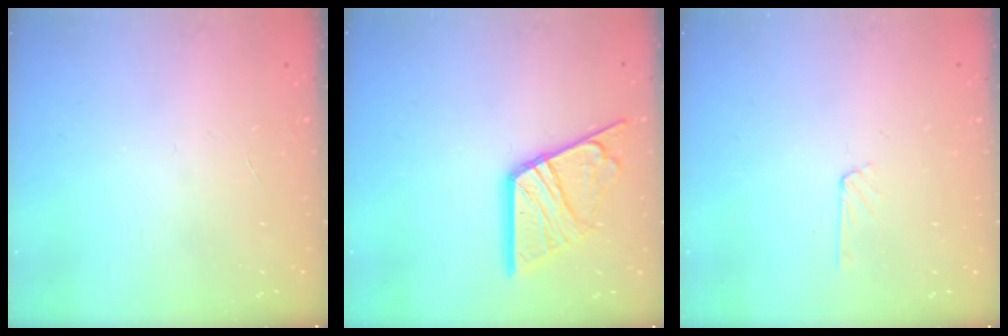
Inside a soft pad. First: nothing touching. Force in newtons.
{"total": 15.4, "press": 15.3, "slide": 1.4}
{"total": 2.9, "press": 2.9, "slide": 0.3}